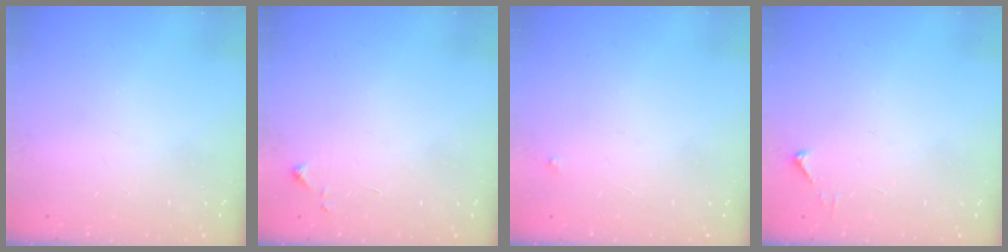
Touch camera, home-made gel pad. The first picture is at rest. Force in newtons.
{"total": 3.2, "press": 3.2, "slide": 0.6}
{"total": 2.5, "press": 2.4, "slide": 0.4}
{"total": 2.5, "press": 2.5, "slide": 0.3}